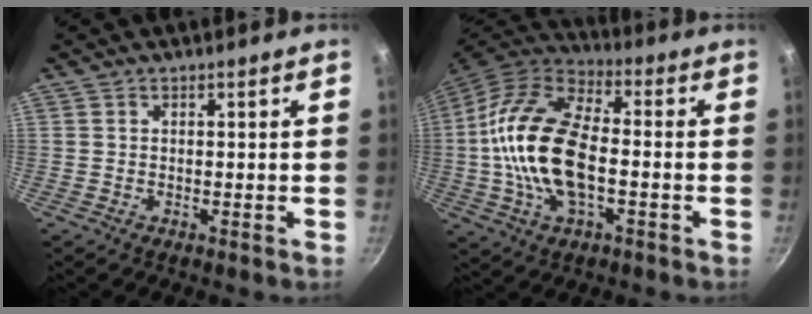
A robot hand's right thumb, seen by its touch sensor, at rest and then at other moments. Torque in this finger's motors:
{"motor_torque": [1.02, 3.99, 1.70, 0.43, 0.50]}